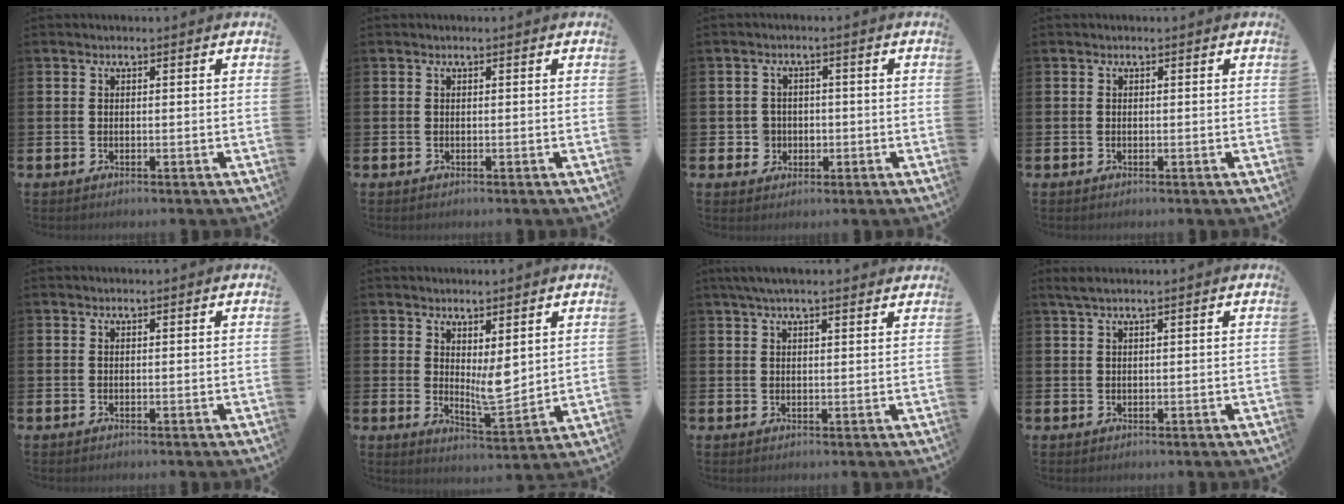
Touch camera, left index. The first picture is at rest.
{"total": 0.0}
{"total": 2.9, "force": [-0.4, 2.9, 0.3], "torque": [-0.005, 0.004, -0.017]}
{"total": 0.0}
{"total": 0.0}
{"total": 5.0, "force": [2.4, 2.0, 3.9], "torque": [-0.052, -0.031, 0.040]}
{"total": 3.9, "force": [3.5, 0.5, 1.8], "torque": [-0.040, -0.003, 0.063]}
{"total": 1.6, "force": [1.3, -0.1, 1.0], "torque": [-0.028, 0.004, 0.024]}